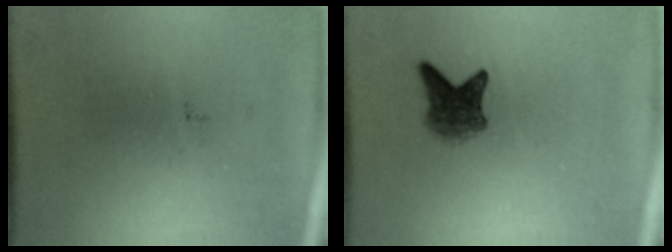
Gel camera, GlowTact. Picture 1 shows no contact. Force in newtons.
{"total": 3.6}